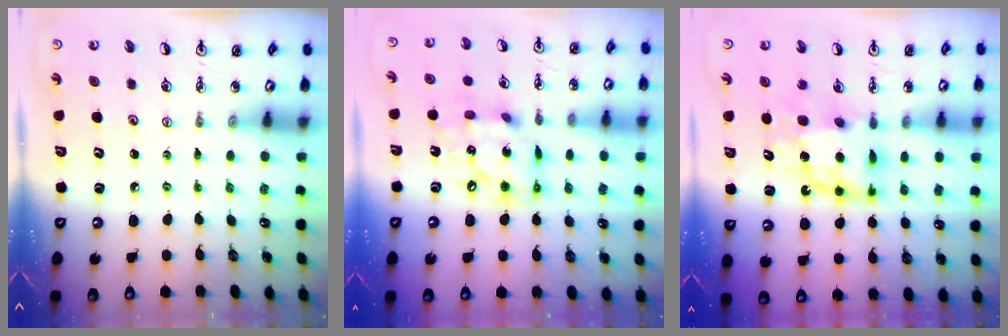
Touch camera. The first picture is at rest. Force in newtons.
{"total": 14.3, "press": 14.2, "slide": 1.7}
{"total": 10.9, "press": 10.8, "slide": 0.7}